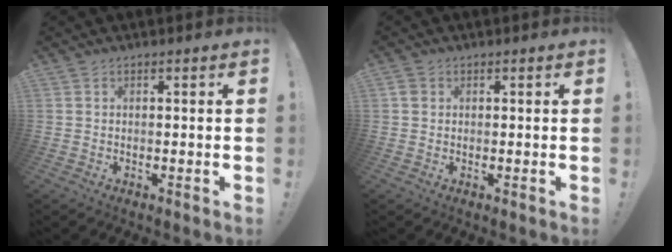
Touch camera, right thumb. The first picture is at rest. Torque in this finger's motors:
{"motor_torque": [0.08, 0.03, 0.29, 0.06, 0.00]}